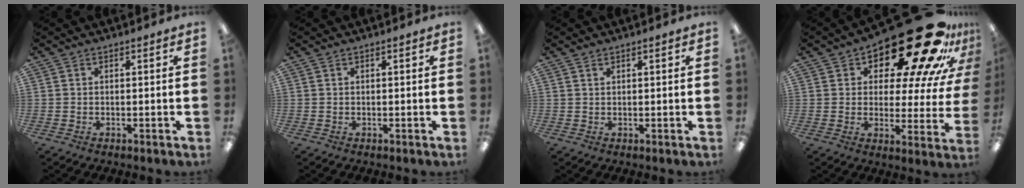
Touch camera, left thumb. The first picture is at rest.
{"total": 0.0}
{"total": 0.9, "force": [0.6, 0.4, 0.6], "torque": [-0.012, 0.003, 0.010]}
{"total": 25.4, "force": [17.2, 9.4, 16.2], "torque": [-0.211, -0.124, 0.285]}